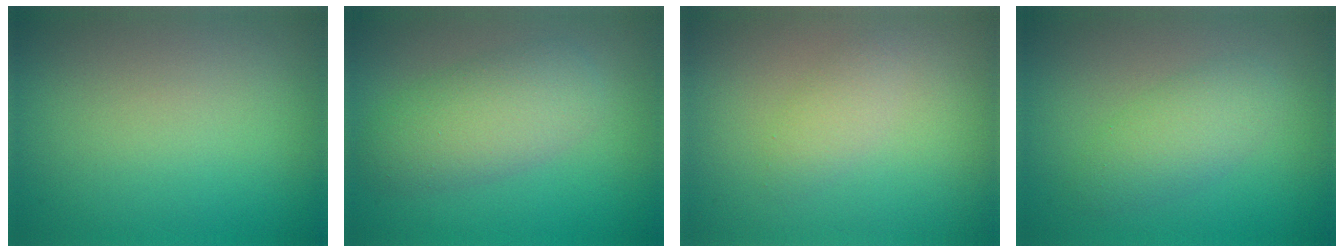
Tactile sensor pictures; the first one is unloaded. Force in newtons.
{"total": 4.6, "press": 4.6, "slide": 0.1}
{"total": 1.6, "press": 1.6, "slide": 0.1}
{"total": 2.9, "press": 2.9, "slide": 0.1}